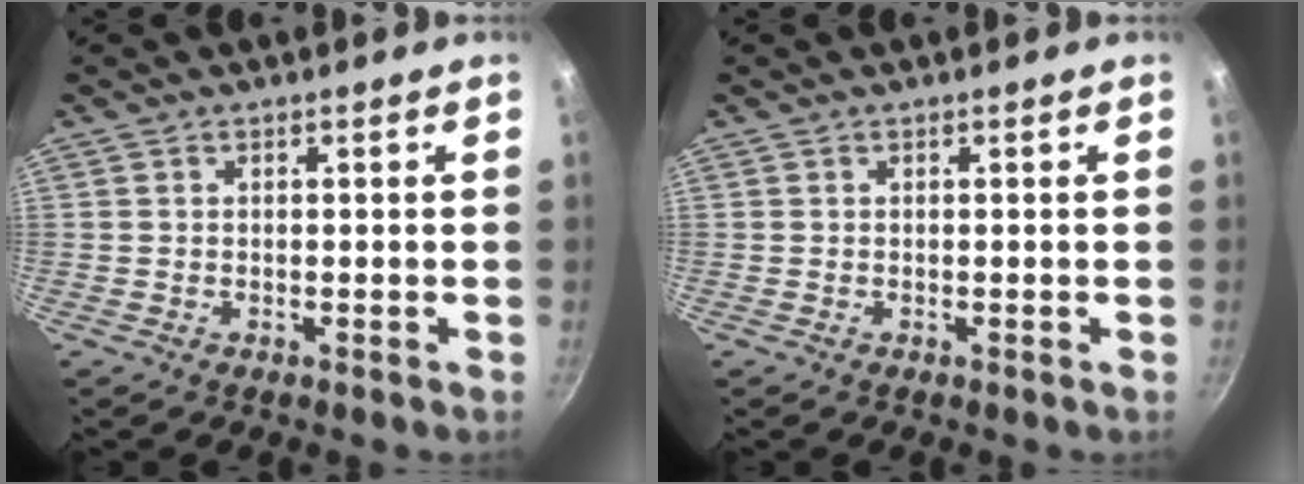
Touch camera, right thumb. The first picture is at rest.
{"total": 0.0}